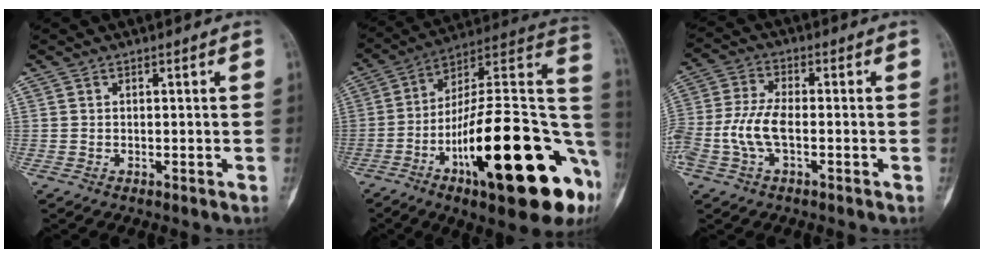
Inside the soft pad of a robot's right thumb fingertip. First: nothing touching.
{"total": 31.6, "force": [-10.0, 9.5, 28.4], "torque": [-0.360, 0.044, -0.148]}
{"total": 7.9, "force": [-1.8, 3.6, 6.8], "torque": [-0.166, 0.021, -0.040]}